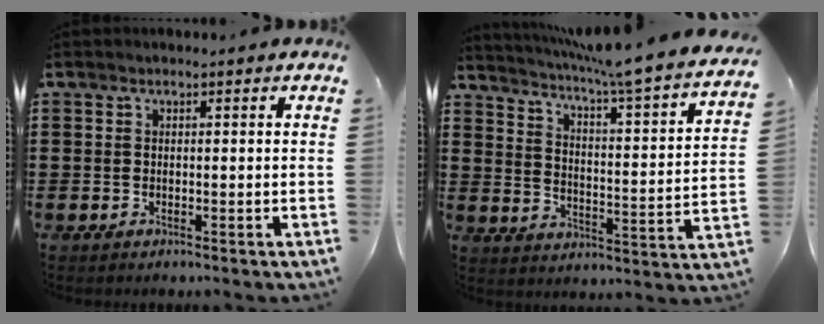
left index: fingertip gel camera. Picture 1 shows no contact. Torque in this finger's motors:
{"motor_torque": [0.27, -0.16, 0.57, 0.11]}